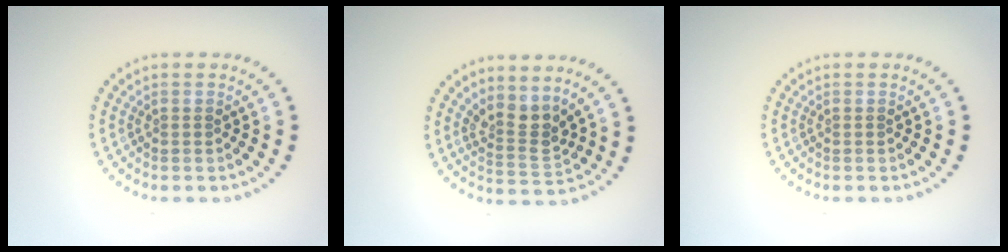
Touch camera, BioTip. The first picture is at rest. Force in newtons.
{"total": 2.8, "press": 2.1, "slide": 1.9}
{"total": 0.0}